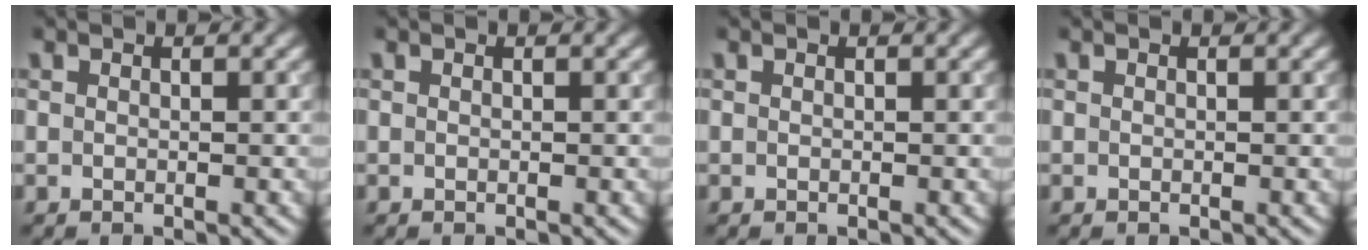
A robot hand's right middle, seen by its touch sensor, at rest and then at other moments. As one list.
[{"total": 0.0}, {"total": 0.0}, {"total": 0.0}]